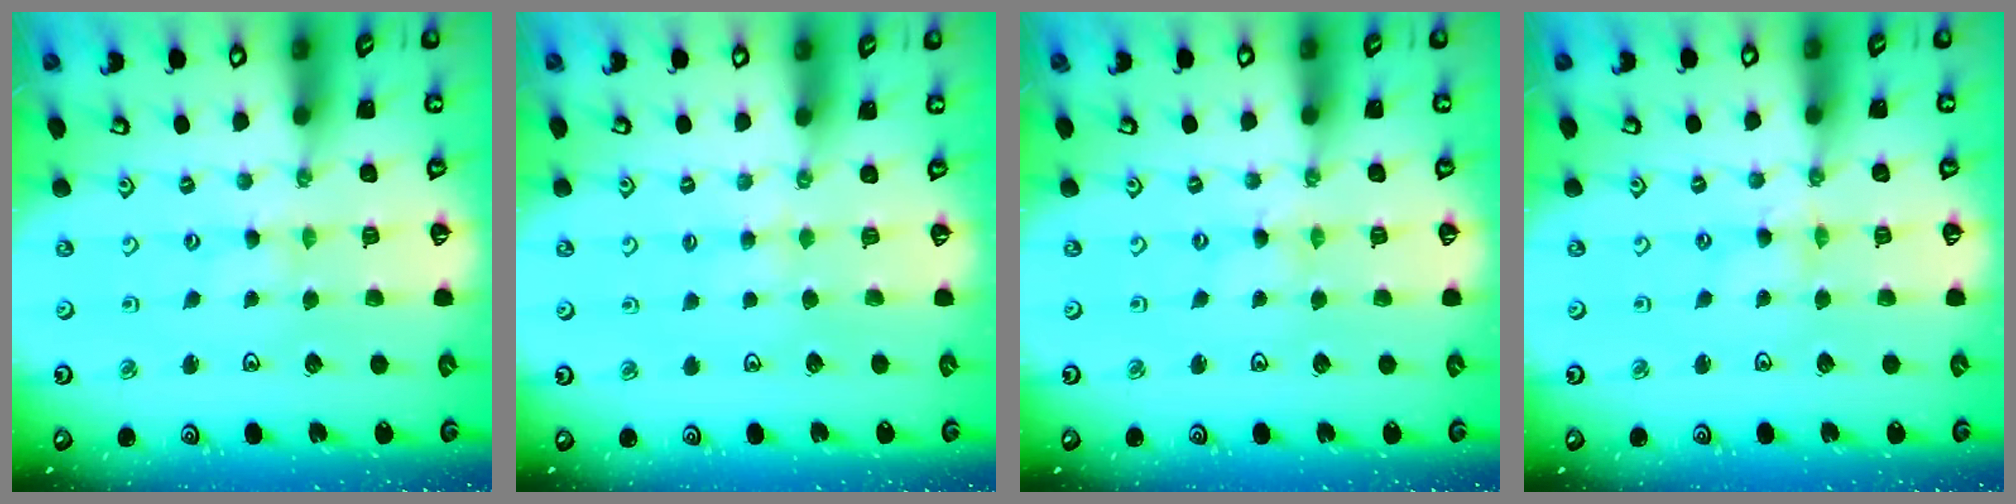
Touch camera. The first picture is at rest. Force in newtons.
{"total": 3.1, "press": 3.1, "slide": 0.4}
{"total": 0.0}
{"total": 1.0, "press": 1.0, "slide": 0.2}